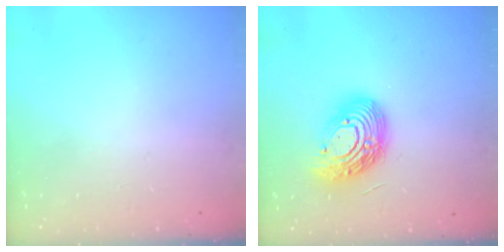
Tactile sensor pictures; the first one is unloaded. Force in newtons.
{"total": 16.1, "press": 16.0, "slide": 1.3}